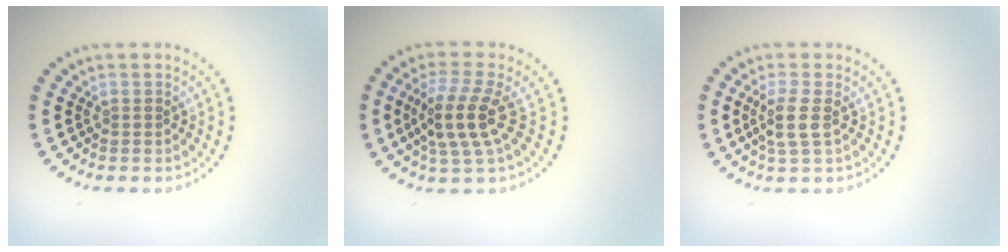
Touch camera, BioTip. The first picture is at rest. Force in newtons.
{"total": 4.1, "press": 3.4, "slide": 2.3}
{"total": 2.4, "press": 2.0, "slide": 1.3}